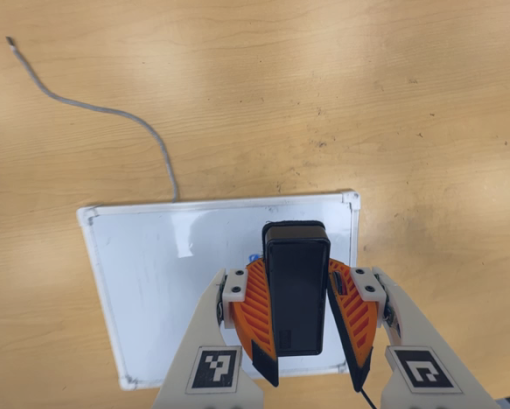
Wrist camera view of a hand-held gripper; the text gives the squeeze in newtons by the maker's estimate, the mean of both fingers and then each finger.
{"total": 8.8, "left": 8.5, "right": 9.1}